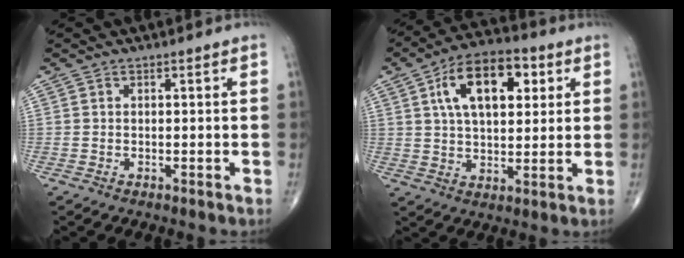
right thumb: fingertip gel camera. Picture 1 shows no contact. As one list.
[{"total": 15.2, "force": [5.0, 8.2, 11.8], "torque": [-0.170, 0.003, 0.078]}]